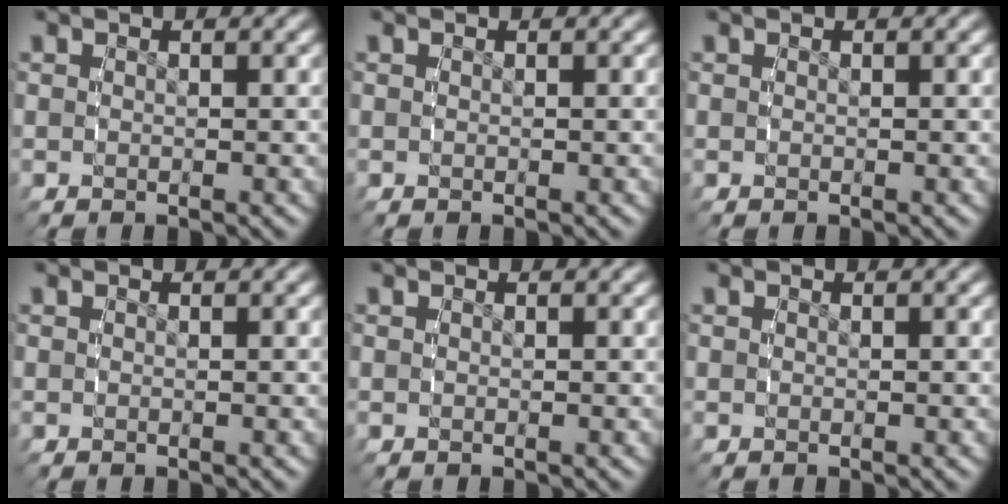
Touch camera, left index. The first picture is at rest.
{"total": 0.0}
{"total": 0.0}
{"total": 0.0}
{"total": 0.0}
{"total": 0.0}